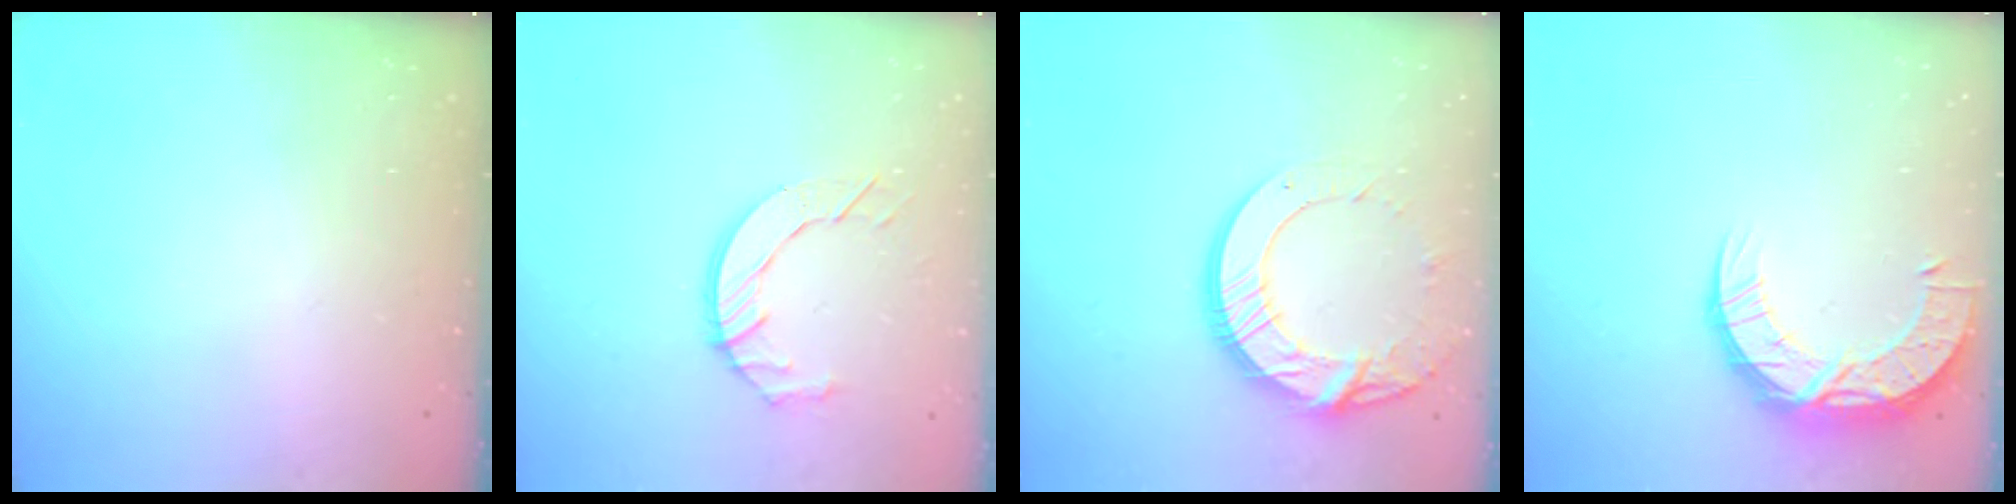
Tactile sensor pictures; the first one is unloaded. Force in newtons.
{"total": 8.1, "press": 8.0, "slide": 0.4}
{"total": 16.7, "press": 16.7, "slide": 1.4}
{"total": 12.8, "press": 12.8, "slide": 0.9}